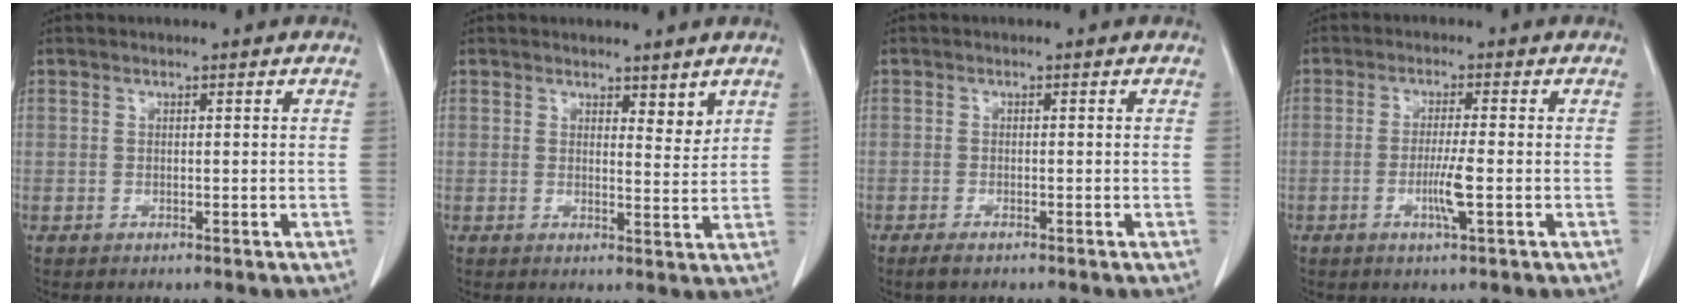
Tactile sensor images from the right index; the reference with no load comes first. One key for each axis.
{"total": 2.9, "fx": 2.2, "fy": 1.0, "fz": 1.6, "tx": -0.018, "ty": -0.014, "tz": 0.034}
{"total": 1.6, "fx": -1.2, "fy": 0.3, "fz": 1.0, "tx": -0.022, "ty": -0.004, "tz": -0.021}
{"total": 4.3, "fx": -1.2, "fy": -0.2, "fz": 4.2, "tx": -0.079, "ty": -0.008, "tz": -0.023}